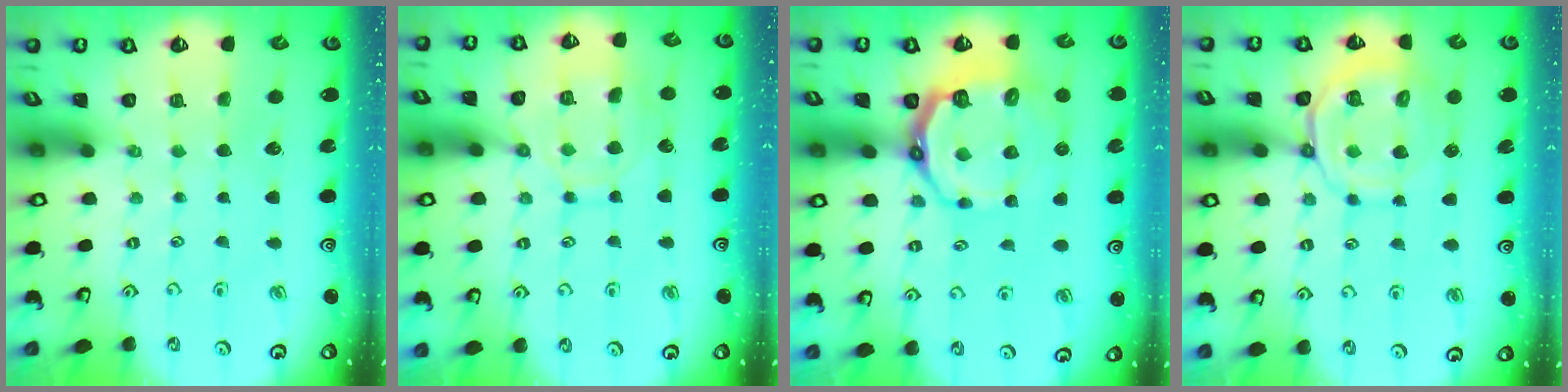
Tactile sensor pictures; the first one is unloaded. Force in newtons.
{"total": 12.4, "press": 12.3, "slide": 1.1}
{"total": 13.2, "press": 12.6, "slide": 4.2}
{"total": 11.5, "press": 11.4, "slide": 1.5}